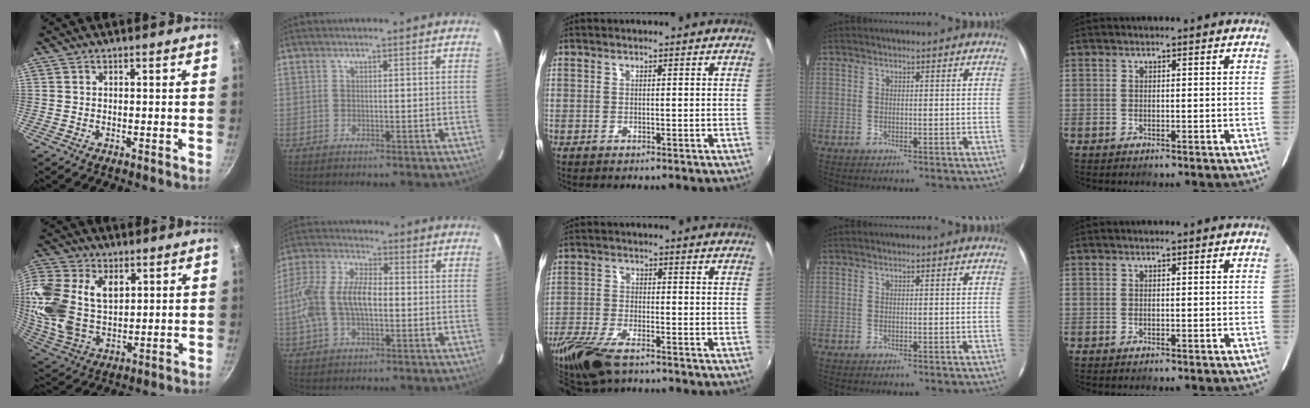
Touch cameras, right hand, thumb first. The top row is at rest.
{"thumb": {"total": 21.2, "force": [5.1, 14.5, 14.6], "torque": [-0.320, -0.008, 0.102]}, "index": {"total": 11.9, "force": [-1.2, 6.2, 10.1], "torque": [-0.217, 0.014, -0.023]}, "middle": {"total": 11.1, "force": [-8.1, 3.8, 6.7], "torque": [-0.164, -0.031, -0.159]}}